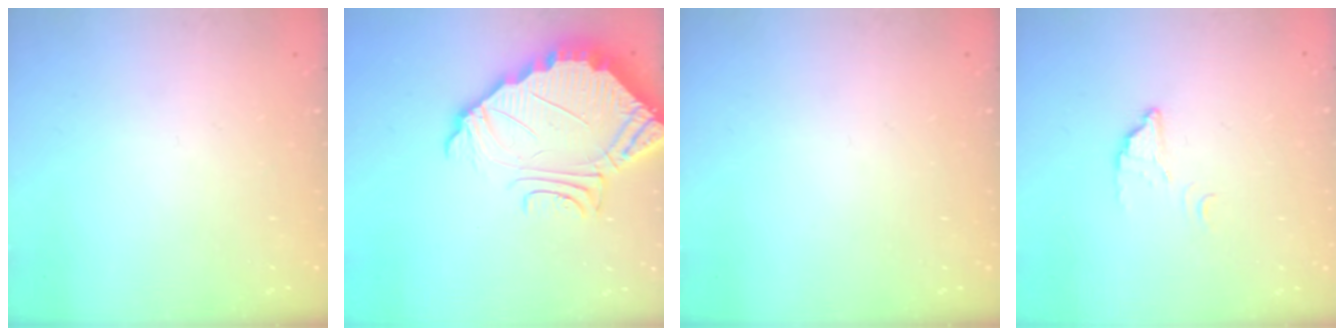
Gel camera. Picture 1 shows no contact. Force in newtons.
{"total": 9.7, "press": 9.7, "slide": 0.8}
{"total": 0.0}
{"total": 3.1, "press": 3.1, "slide": 0.2}